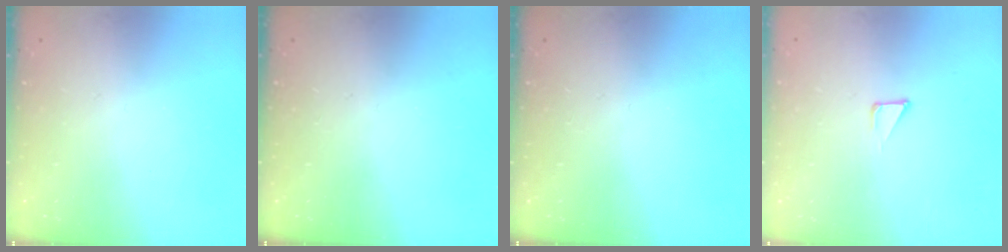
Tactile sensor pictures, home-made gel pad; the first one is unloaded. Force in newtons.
{"total": 0.0}
{"total": 0.0}
{"total": 2.9, "press": 2.9, "slide": 0.3}